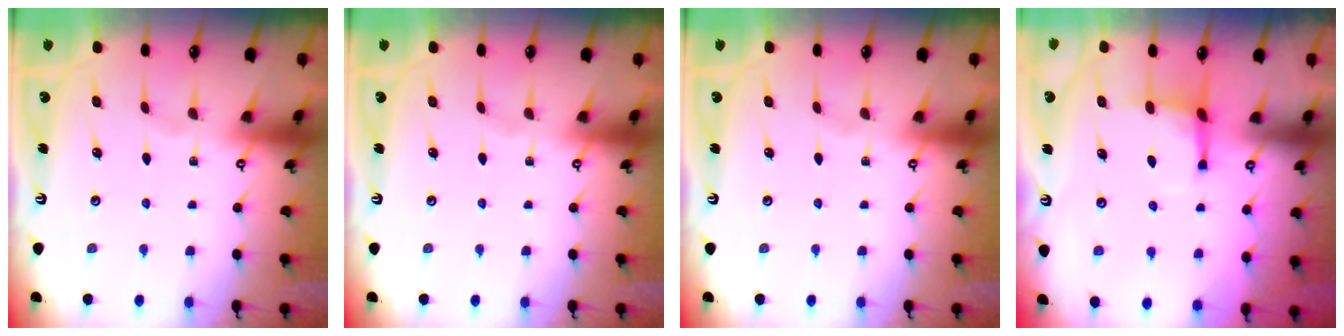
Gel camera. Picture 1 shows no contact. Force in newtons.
{"total": 0.0}
{"total": 0.0}
{"total": 4.6, "press": 4.5, "slide": 0.9}